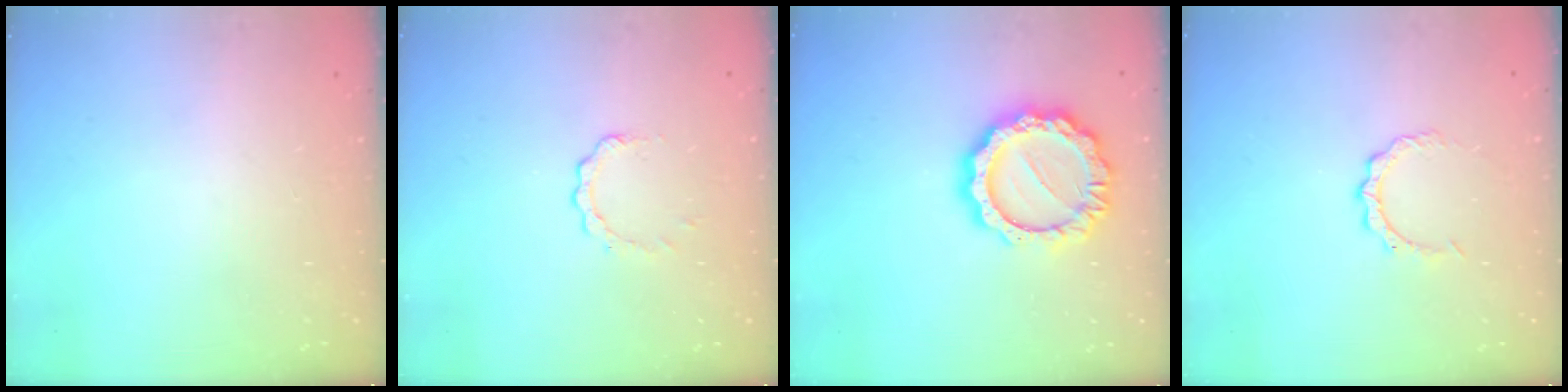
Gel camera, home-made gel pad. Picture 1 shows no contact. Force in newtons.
{"total": 2.8, "press": 2.8, "slide": 0.3}
{"total": 13.7, "press": 13.7, "slide": 1.1}
{"total": 2.9, "press": 2.9, "slide": 0.2}